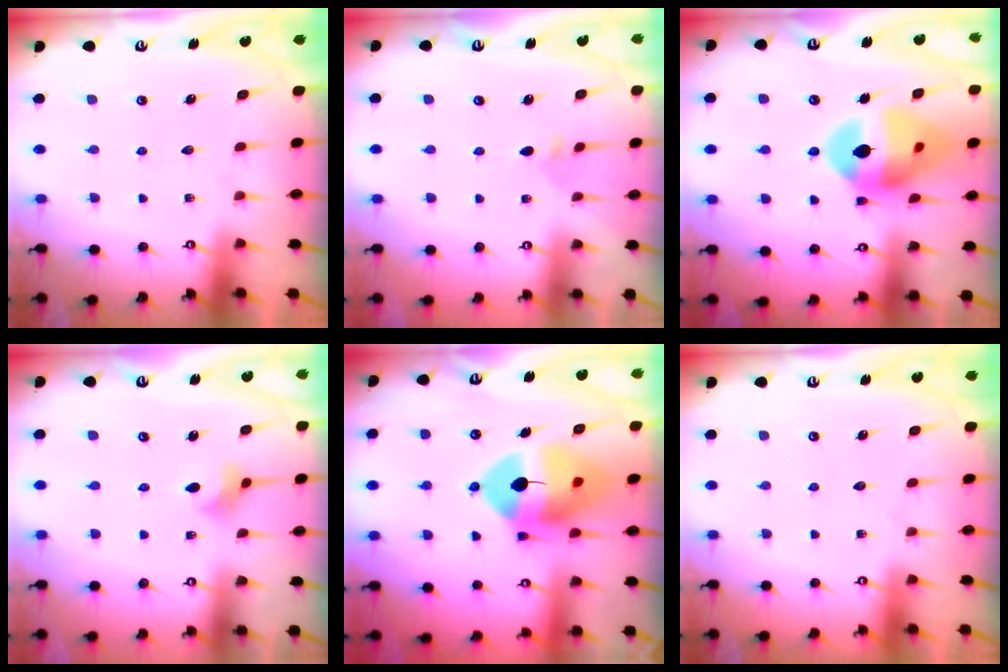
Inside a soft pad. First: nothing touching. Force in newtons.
{"total": 2.2, "press": 2.2, "slide": 0.5}
{"total": 16.1, "press": 15.1, "slide": 5.5}
{"total": 3.8, "press": 3.8, "slide": 0.6}
{"total": 13.9, "press": 13.8, "slide": 1.9}
{"total": 0.0}